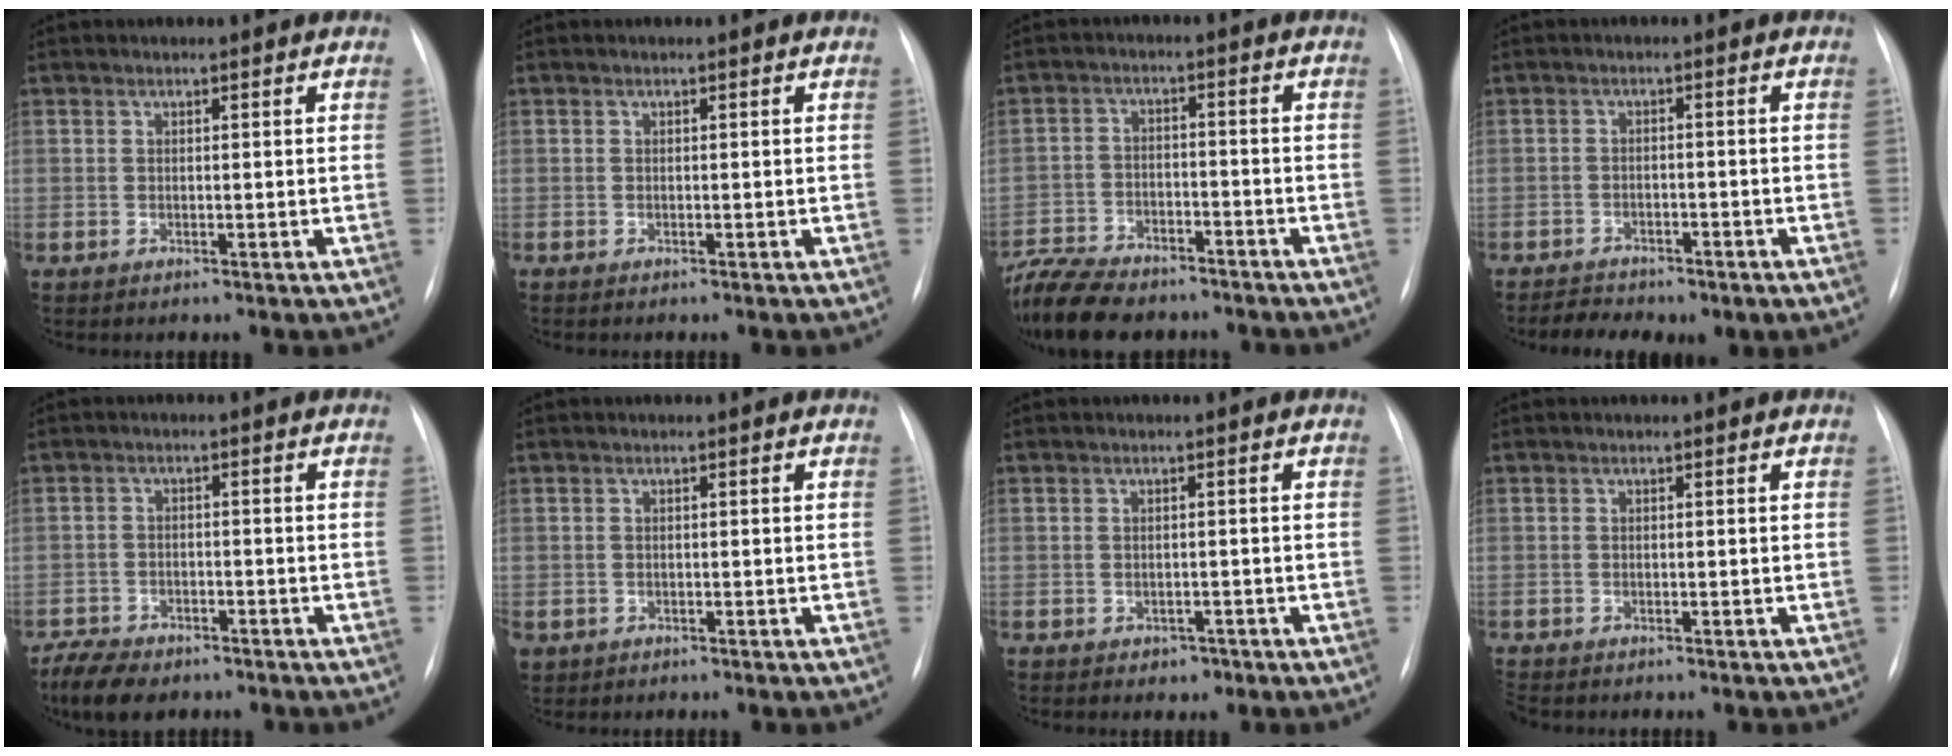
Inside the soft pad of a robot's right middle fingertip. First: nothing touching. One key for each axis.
{"total": 0.0}
{"total": 15.6, "fx": -12.7, "fy": 6.1, "fz": 6.8, "tx": -0.166, "ty": -0.005, "tz": -0.202}
{"total": 5.4, "fx": -4.1, "fy": 2.7, "fz": 2.4, "tx": -0.040, "ty": 0.002, "tz": -0.055}
{"total": 6.7, "fx": -5.3, "fy": 2.9, "fz": 2.8, "tx": -0.052, "ty": -0.008, "tz": -0.089}
{"total": 1.6, "fx": -0.7, "fy": 1.3, "fz": 0.4, "tx": -0.009, "ty": 0.002, "tz": -0.005}
{"total": 1.7, "fx": -1.0, "fy": 1.3, "fz": 0.4, "tx": -0.005, "ty": 0.004, "tz": -0.009}
{"total": 1.7, "fx": -1.5, "fy": 0.7, "fz": 0.5, "tx": -0.009, "ty": -0.003, "tz": -0.021}